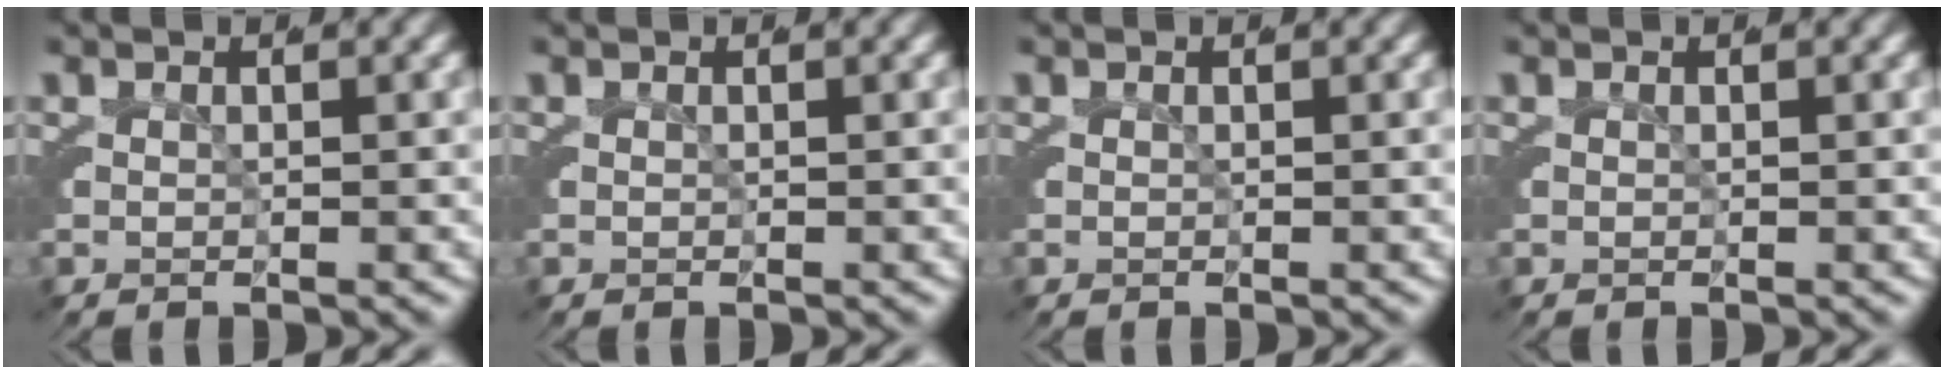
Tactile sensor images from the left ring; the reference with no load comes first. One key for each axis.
{"total": 0.0}
{"total": 0.0}
{"total": 0.0}